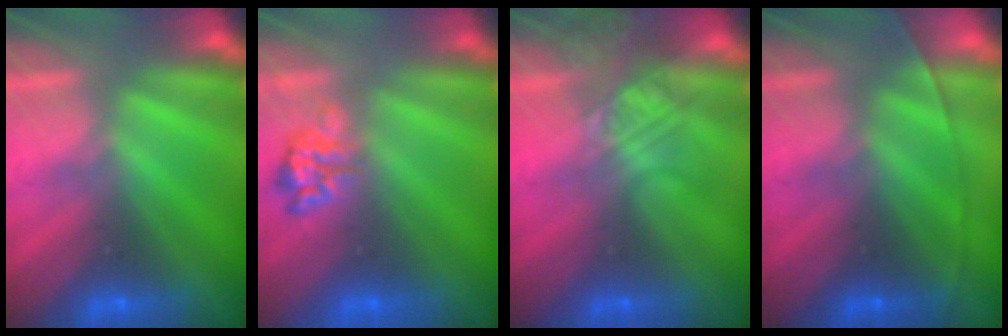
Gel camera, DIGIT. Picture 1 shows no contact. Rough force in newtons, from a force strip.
{"total": 2.4}
{"total": 2.3}
{"total": 1.5}